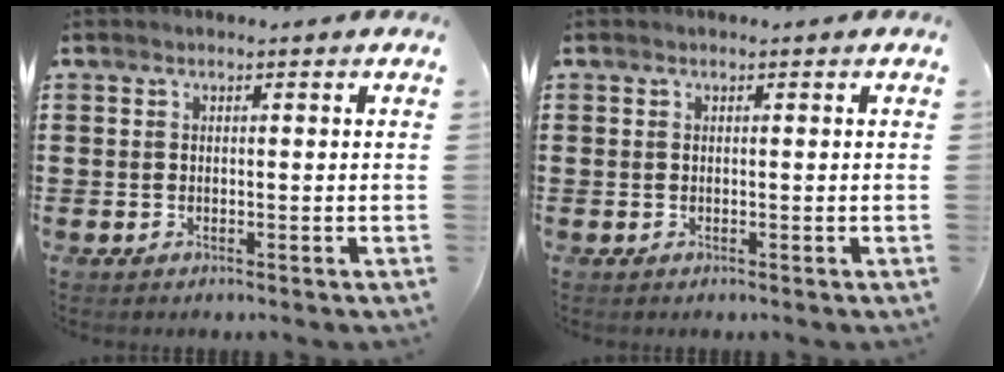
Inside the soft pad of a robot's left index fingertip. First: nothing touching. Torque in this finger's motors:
{"motor_torque": [0.06, -0.02, -0.07, -0.01]}